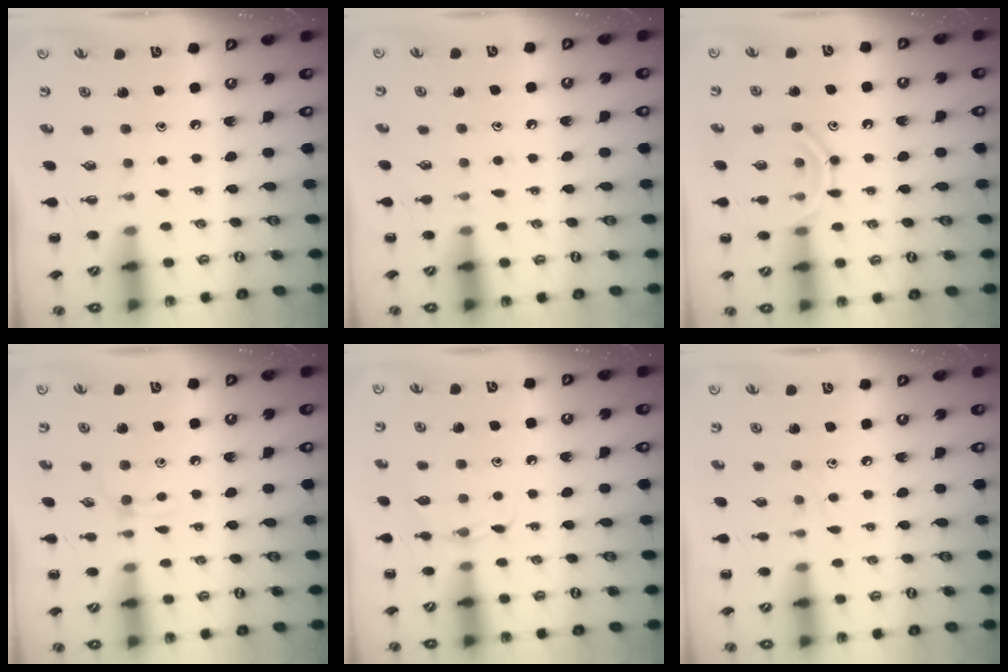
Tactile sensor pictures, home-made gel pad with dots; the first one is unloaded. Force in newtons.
{"total": 6.2, "press": 5.9, "slide": 2.0}
{"total": 11.6, "press": 11.5, "slide": 1.1}
{"total": 2.8, "press": 2.7, "slide": 0.9}
{"total": 5.5, "press": 5.2, "slide": 1.7}
{"total": 4.7, "press": 4.5, "slide": 1.6}